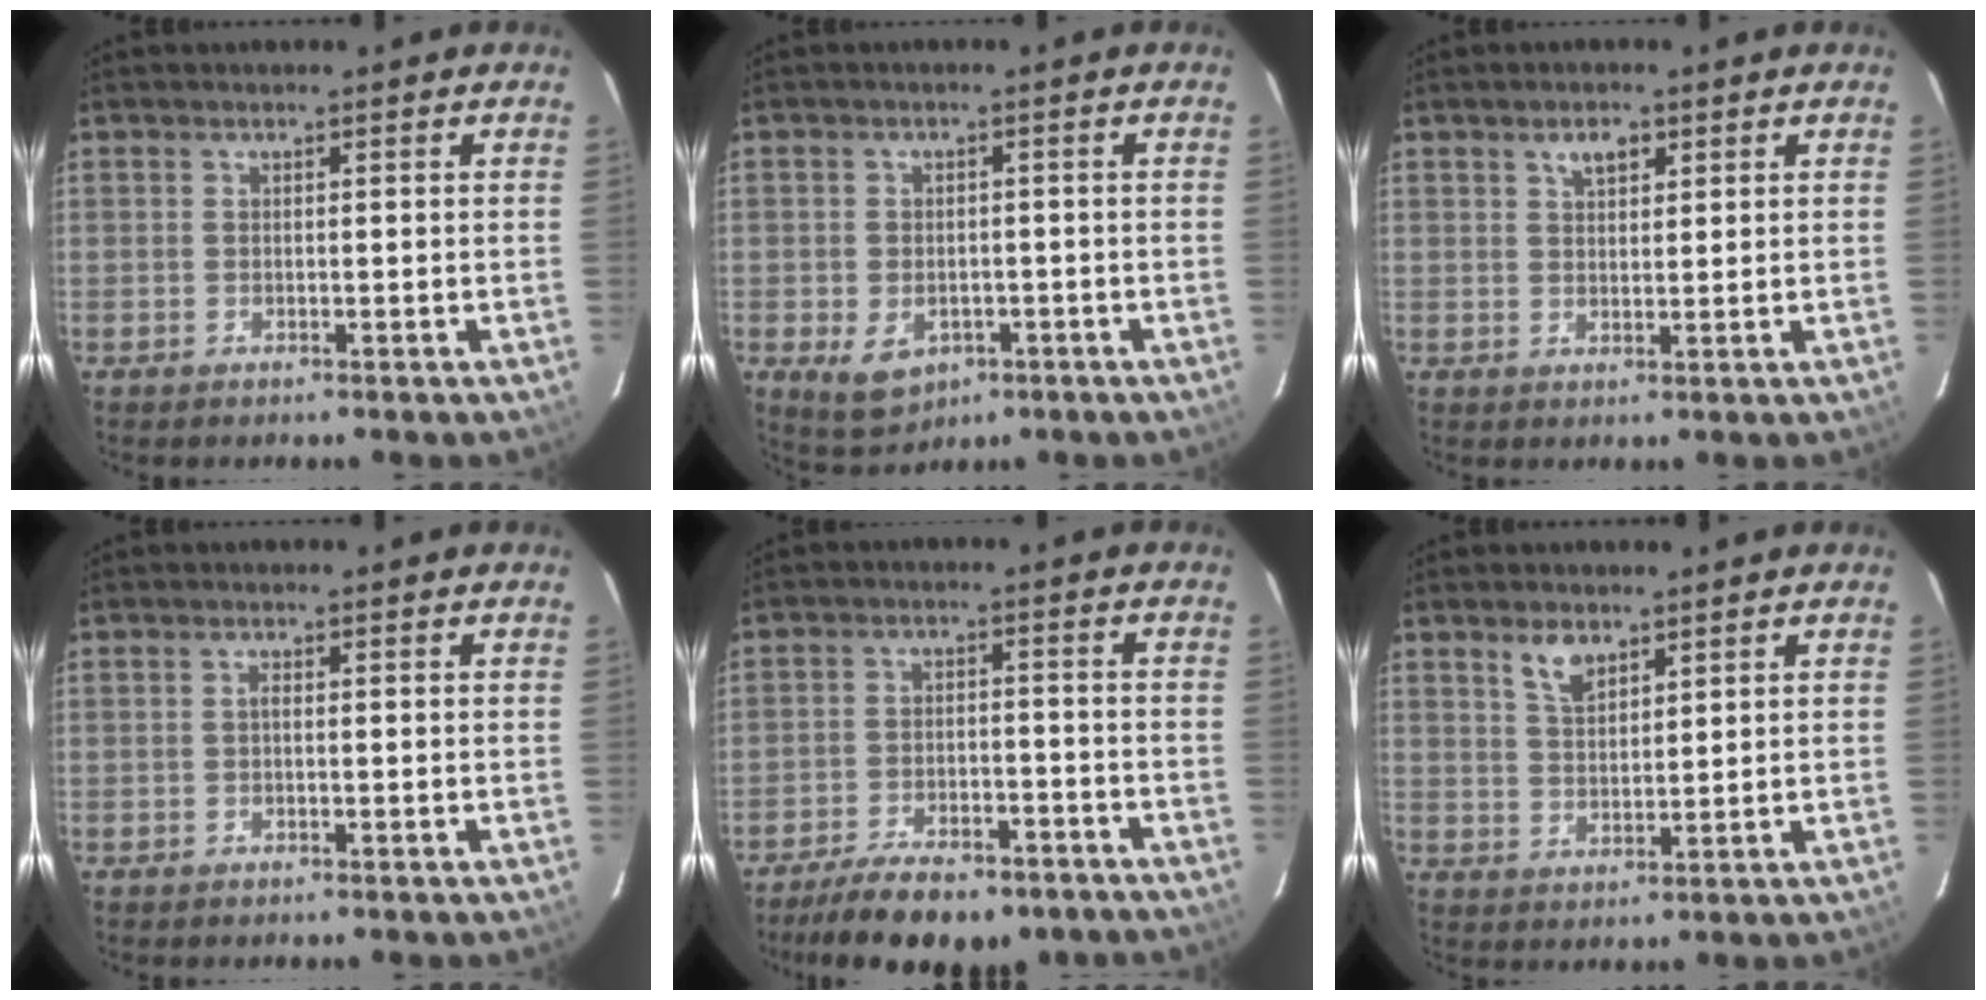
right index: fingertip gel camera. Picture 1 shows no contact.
{"total": 6.9, "force": [-2.7, 5.2, 3.6], "torque": [-0.082, -0.007, -0.027]}
{"total": 3.2, "force": [1.8, 1.7, 2.0], "torque": [-0.032, 0.007, 0.032]}
{"total": 0.6, "force": [-0.2, 0.2, 0.5], "torque": [-0.008, 0.004, -0.004]}
{"total": 16.0, "force": [-12.6, 5.8, 8.0], "torque": [-0.164, -0.016, -0.179]}
{"total": 4.6, "force": [3.1, 2.1, 2.6], "torque": [-0.047, 0.004, 0.060]}